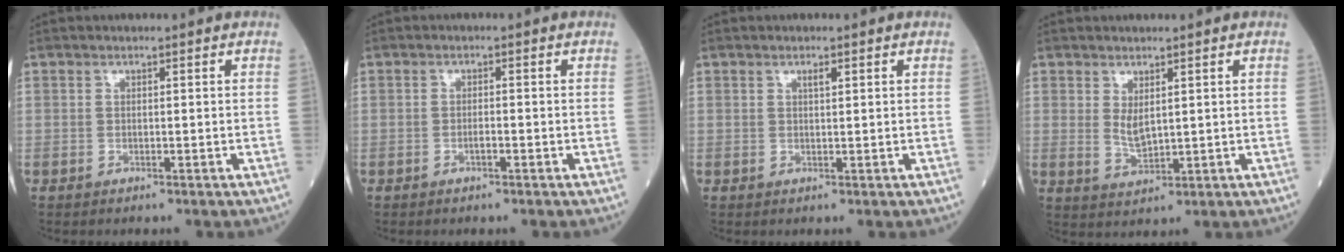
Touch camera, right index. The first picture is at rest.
{"total": 1.1, "force": [-0.6, 0.1, 1.0], "torque": [-0.014, 0.002, -0.012]}
{"total": 0.9, "force": [0.5, 0.2, 0.7], "torque": [-0.013, -0.002, 0.009]}
{"total": 2.9, "force": [1.0, 1.2, 2.5], "torque": [-0.049, -0.005, 0.027]}